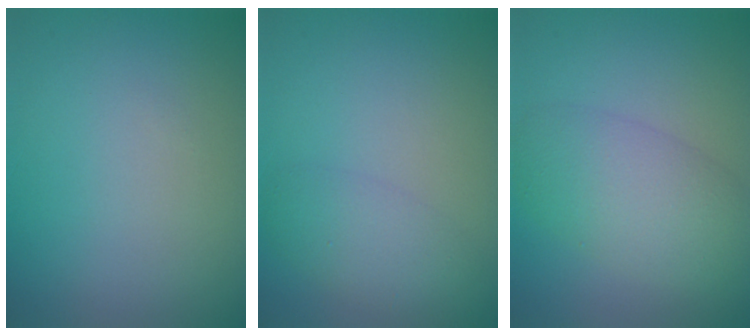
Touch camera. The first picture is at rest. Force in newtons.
{"total": 2.7, "press": 2.7, "slide": 0.1}
{"total": 5.6, "press": 5.6, "slide": 0.1}